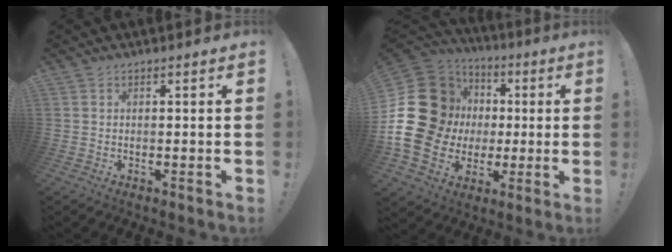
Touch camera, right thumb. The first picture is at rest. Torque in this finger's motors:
{"motor_torque": [2.54, 2.47, 1.50, -1.07, 0.53]}